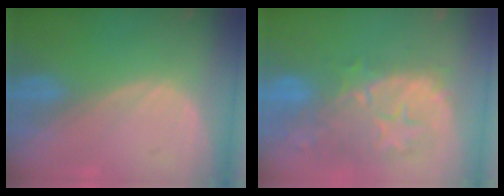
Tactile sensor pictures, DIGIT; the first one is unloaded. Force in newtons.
{"total": 11.0, "press": 10.2, "slide": 4.0}